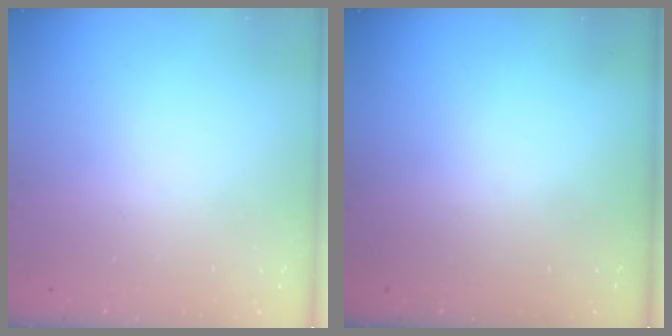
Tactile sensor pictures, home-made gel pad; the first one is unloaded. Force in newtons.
{"total": 0.0}